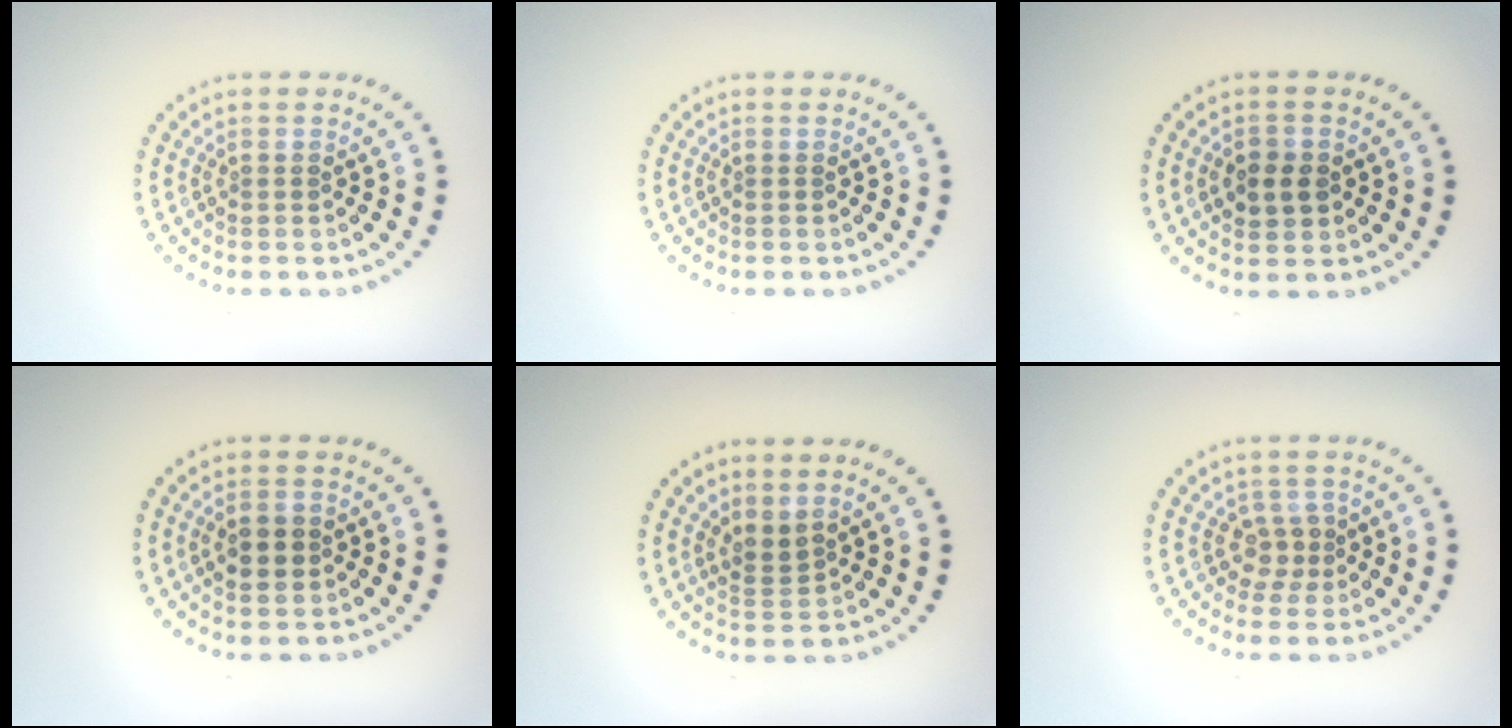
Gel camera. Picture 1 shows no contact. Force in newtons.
{"total": 0.0}
{"total": 2.7, "press": 2.7, "slide": 0.3}
{"total": 2.5, "press": 2.5, "slide": 0.2}
{"total": 1.8, "press": 1.3, "slide": 1.3}
{"total": 1.8, "press": 1.5, "slide": 1.1}